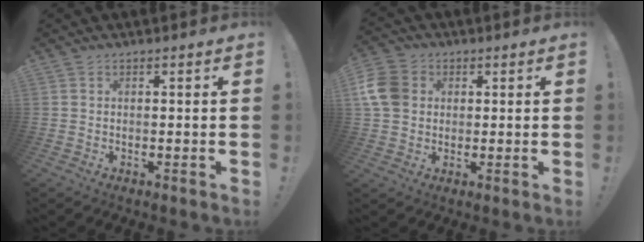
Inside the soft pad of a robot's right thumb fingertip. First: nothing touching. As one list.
[{"total": 9.8, "force": [1.7, 8.1, 5.1], "torque": [-0.098, 0.002, 0.036]}]